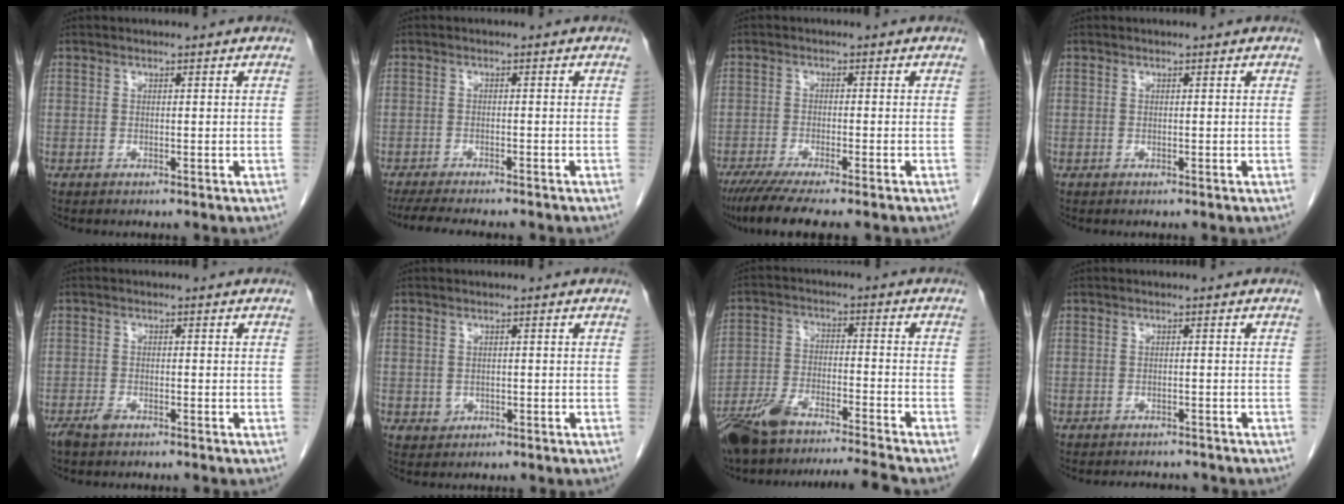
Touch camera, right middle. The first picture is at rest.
{"total": 9.8, "force": [-8.5, 1.6, 4.8], "torque": [-0.067, -0.012, -0.120]}
{"total": 8.5, "force": [-6.7, 0.4, 5.2], "torque": [-0.078, -0.021, -0.106]}
{"total": 0.0}
{"total": 2.1, "force": [-1.6, 0.6, 1.1], "torque": [-0.029, -0.002, -0.030]}
{"total": 1.5, "force": [-0.3, 1.4, 0.5], "torque": [-0.007, 0.003, 0.001]}
{"total": 12.8, "force": [-11.4, -0.2, 6.0], "torque": [-0.114, -0.001, -0.198]}
{"total": 4.2, "force": [-3.9, 1.3, 0.8], "torque": [-0.007, -0.002, -0.049]}